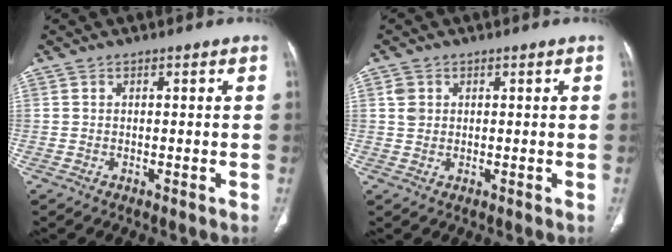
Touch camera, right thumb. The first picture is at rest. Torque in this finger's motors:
{"motor_torque": [0.14, 0.06, 0.04, 0.62, -0.02]}